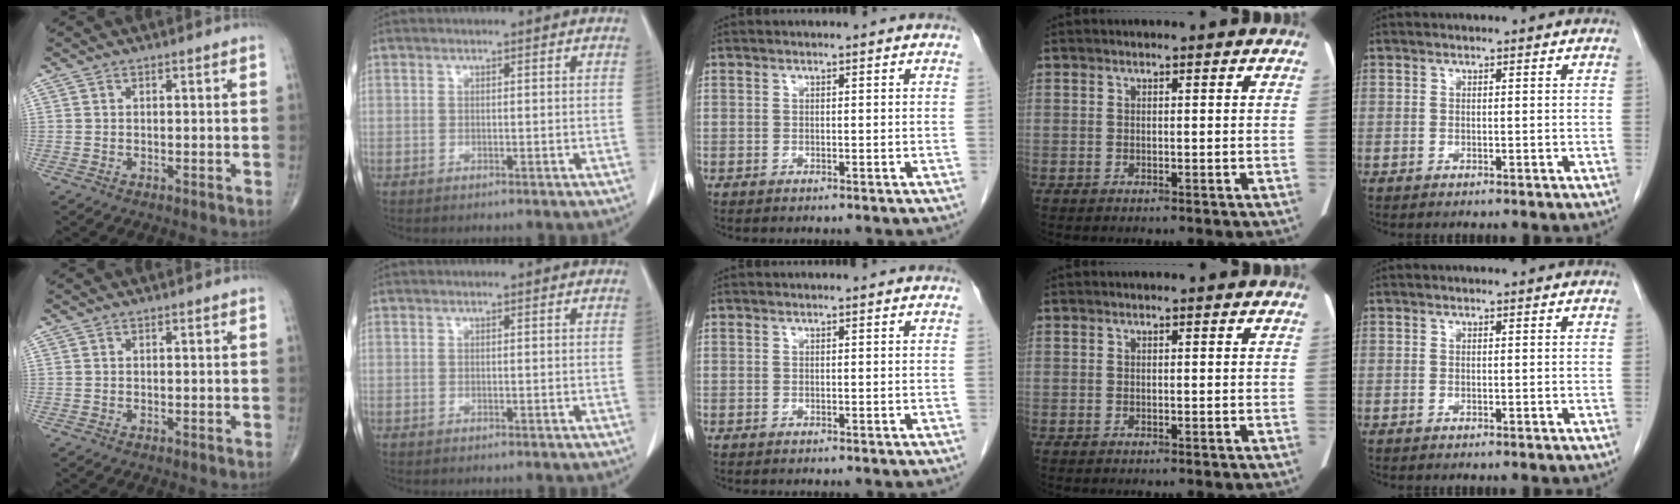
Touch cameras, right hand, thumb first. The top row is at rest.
{}